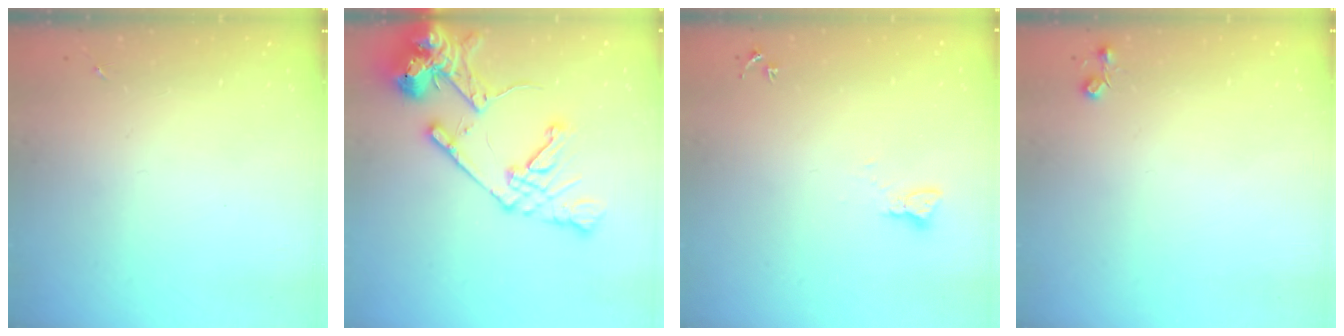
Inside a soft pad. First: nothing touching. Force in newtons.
{"total": 18.1, "press": 17.9, "slide": 2.8}
{"total": 2.3, "press": 2.3, "slide": 0.3}
{"total": 4.4, "press": 4.4, "slide": 0.7}